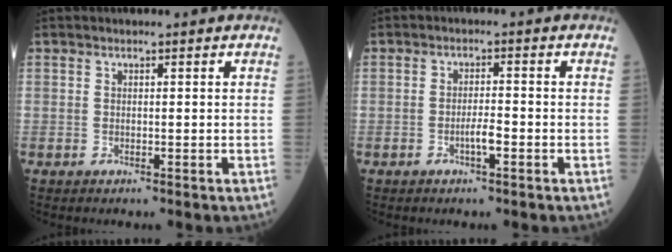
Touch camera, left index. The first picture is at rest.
{"total": 2.3, "force": [-1.3, 0.2, 2.0], "torque": [-0.034, -0.002, -0.025]}